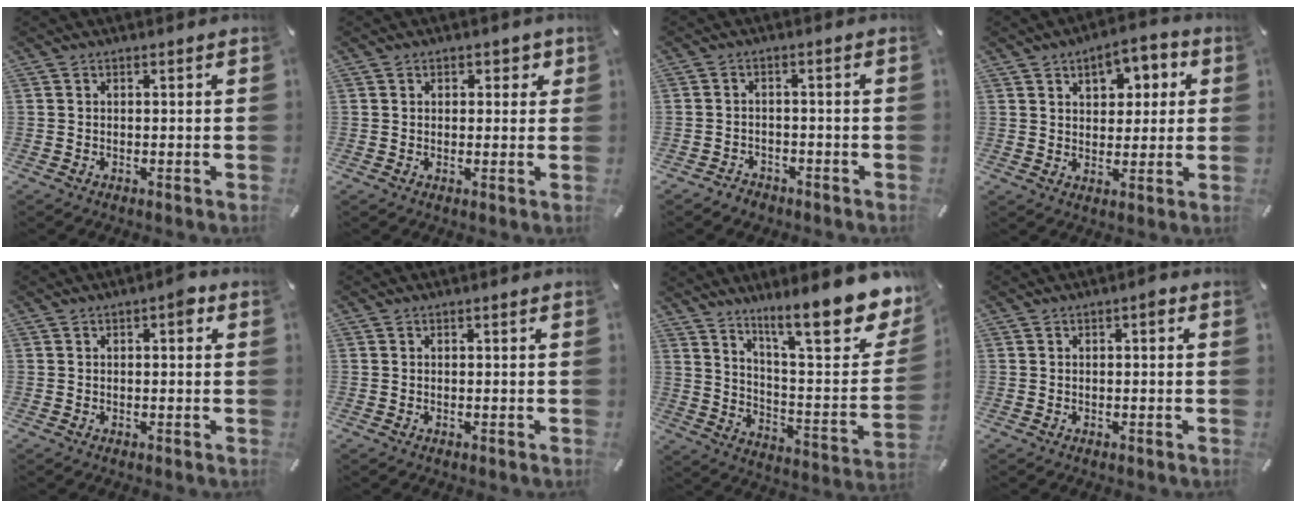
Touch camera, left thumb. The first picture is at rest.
{"total": 2.2, "force": [0.8, 1.7, 1.1], "torque": [0.001, -0.003, 0.005]}
{"total": 2.4, "force": [-1.8, 1.6, 0.4], "torque": [-0.007, 0.010, -0.039]}
{"total": 7.4, "force": [3.2, 5.4, 4.0], "torque": [-0.046, -0.010, 0.048]}
{"total": 3.1, "force": [0.7, 1.4, 2.7], "torque": [-0.033, 0.001, 0.004]}
{"total": 0.0}
{"total": 20.6, "force": [15.3, 5.3, 12.8], "torque": [-0.188, -0.119, 0.248]}
{"total": 1.6, "force": [0.1, 0.7, 1.5], "torque": [-0.022, 0.004, -0.002]}